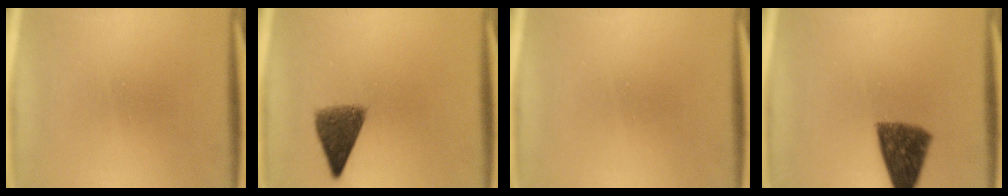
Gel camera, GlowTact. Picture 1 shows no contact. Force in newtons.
{"total": 6.3}
{"total": 0.0}
{"total": 9.2}